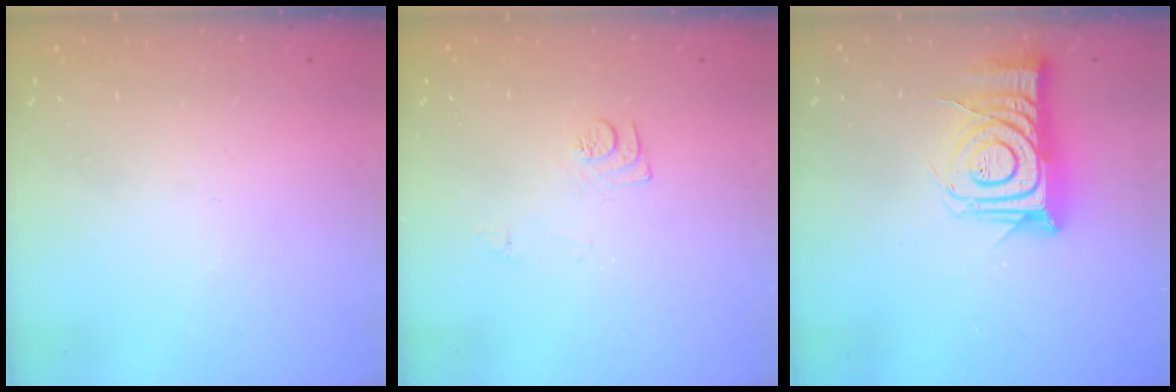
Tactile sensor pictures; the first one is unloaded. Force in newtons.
{"total": 7.7, "press": 7.7, "slide": 0.8}
{"total": 14.6, "press": 14.6, "slide": 1.0}